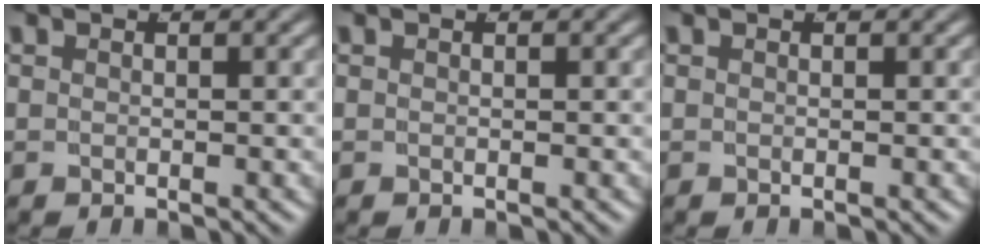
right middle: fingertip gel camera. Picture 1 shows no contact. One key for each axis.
{"total": 0.0}
{"total": 0.0}